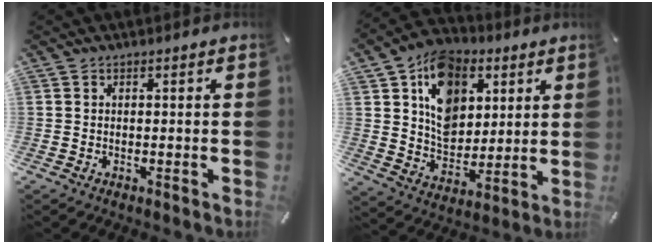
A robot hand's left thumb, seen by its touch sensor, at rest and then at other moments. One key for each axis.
{"total": 14.9, "fx": 5.7, "fy": 11.7, "fz": 7.3, "tx": -0.122, "ty": -0.019, "tz": 0.111}